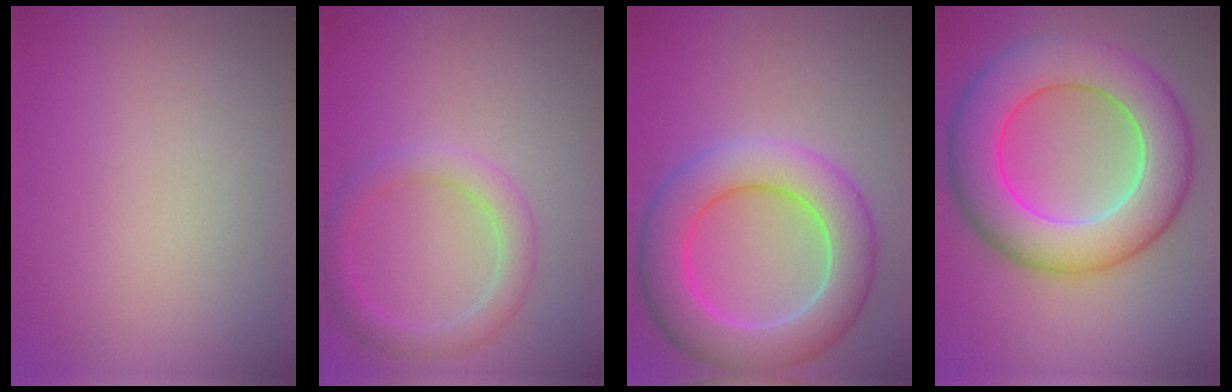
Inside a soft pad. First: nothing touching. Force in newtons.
{"total": 2.8, "press": 2.8, "slide": 0.1}
{"total": 7.7, "press": 7.7, "slide": 0.2}
{"total": 10.6, "press": 10.6, "slide": 0.1}